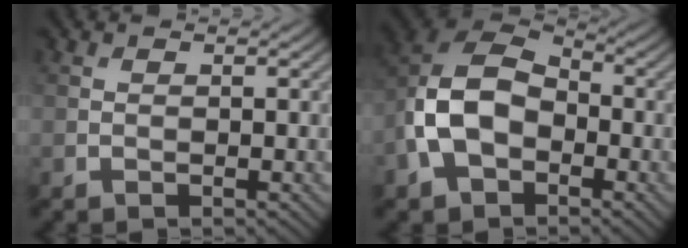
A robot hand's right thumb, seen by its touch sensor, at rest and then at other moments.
{"total": 11.5, "force": [-2.8, 7.7, 8.1], "torque": [-0.194, -0.006, -0.070]}